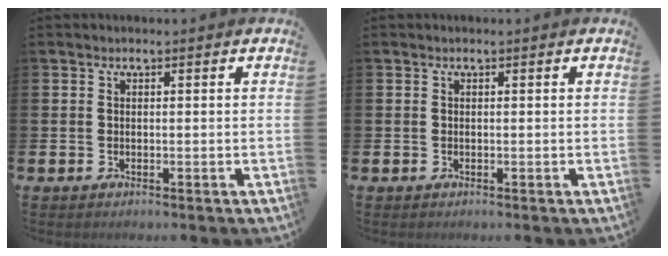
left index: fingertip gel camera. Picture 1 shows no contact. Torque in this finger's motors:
{"motor_torque": [-0.12, 0.12, 0.02, -0.01]}